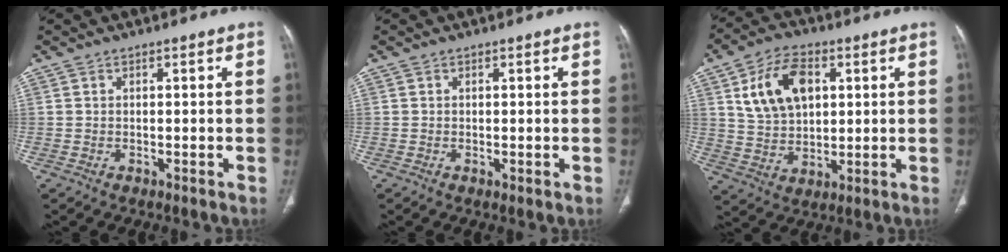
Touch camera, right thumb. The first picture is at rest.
{"total": 0.8, "force": [0.0, 0.2, 0.7], "torque": [-0.015, -0.005, 0.002]}
{"total": 12.8, "force": [4.1, 8.2, 8.8], "torque": [-0.138, -0.004, 0.081]}